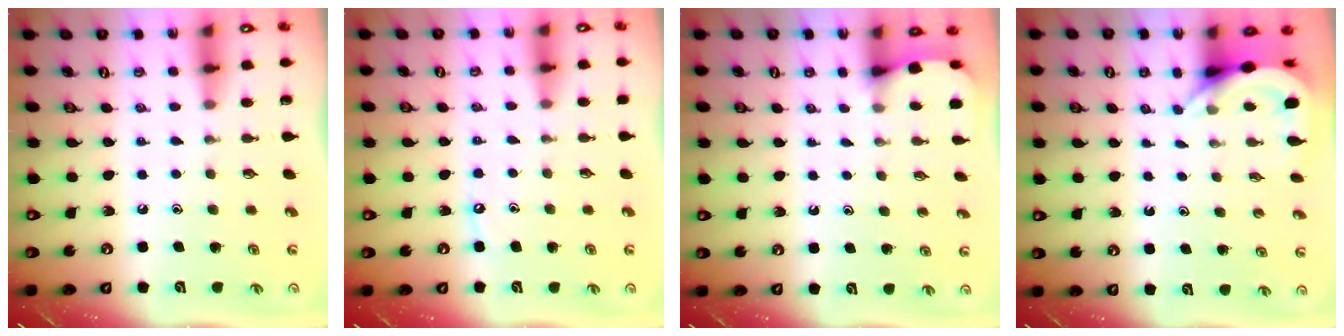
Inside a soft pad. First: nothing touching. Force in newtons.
{"total": 2.6, "press": 2.6, "slide": 0.4}
{"total": 2.6, "press": 2.6, "slide": 0.4}
{"total": 4.4, "press": 4.4, "slide": 0.2}